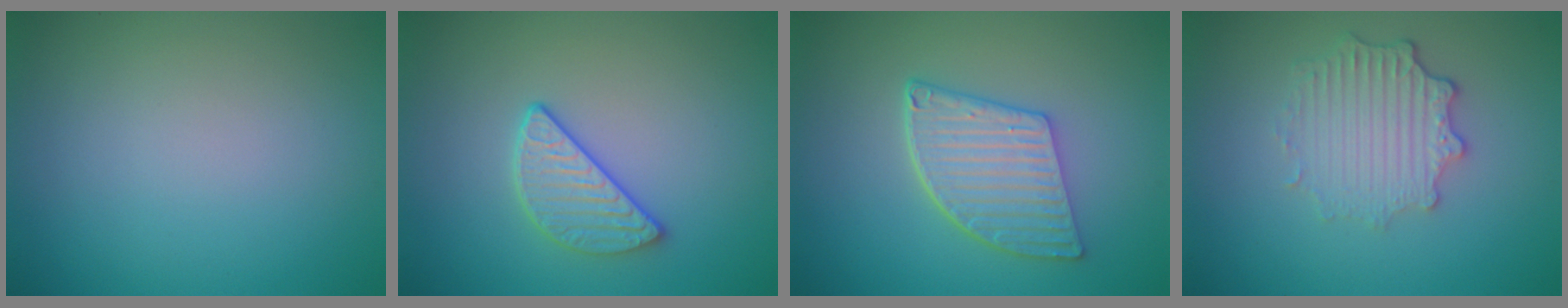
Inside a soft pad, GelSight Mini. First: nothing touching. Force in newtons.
{"total": 2.9, "press": 2.6, "slide": 1.3}
{"total": 5.4, "press": 4.2, "slide": 3.3}
{"total": 3.6, "press": 2.9, "slide": 2.2}